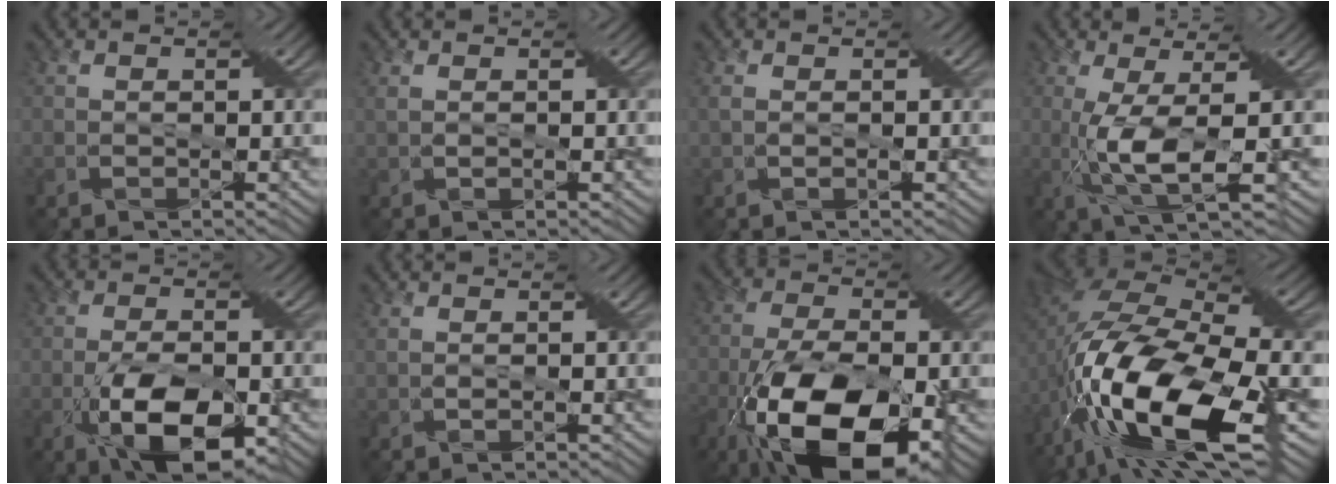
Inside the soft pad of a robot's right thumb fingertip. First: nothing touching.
{"total": 1.6, "force": [0.4, 0.7, 1.4], "torque": [-0.029, 0.001, 0.009]}
{"total": 2.0, "force": [0.1, 1.0, 1.8], "torque": [-0.039, -0.001, 0.002]}
{"total": 6.8, "force": [-0.6, 0.7, 6.7], "torque": [-0.143, 0.007, -0.010]}
{"total": 10.6, "force": [-4.2, 4.5, 8.7], "torque": [-0.163, -0.016, -0.071]}
{"total": 1.0, "force": [0.2, 0.5, 0.9], "torque": [-0.022, 0.000, 0.006]}
{"total": 17.8, "force": [-8.0, 8.3, 13.6], "torque": [-0.270, -0.029, -0.137]}
{"total": 19.4, "force": [-6.0, 8.5, 16.3], "torque": [-0.357, -0.014, -0.099]}